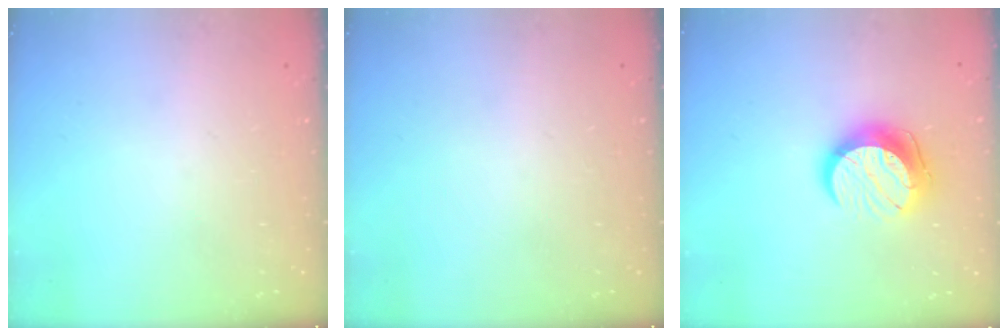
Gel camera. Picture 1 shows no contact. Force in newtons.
{"total": 0.0}
{"total": 12.5, "press": 12.5, "slide": 0.9}